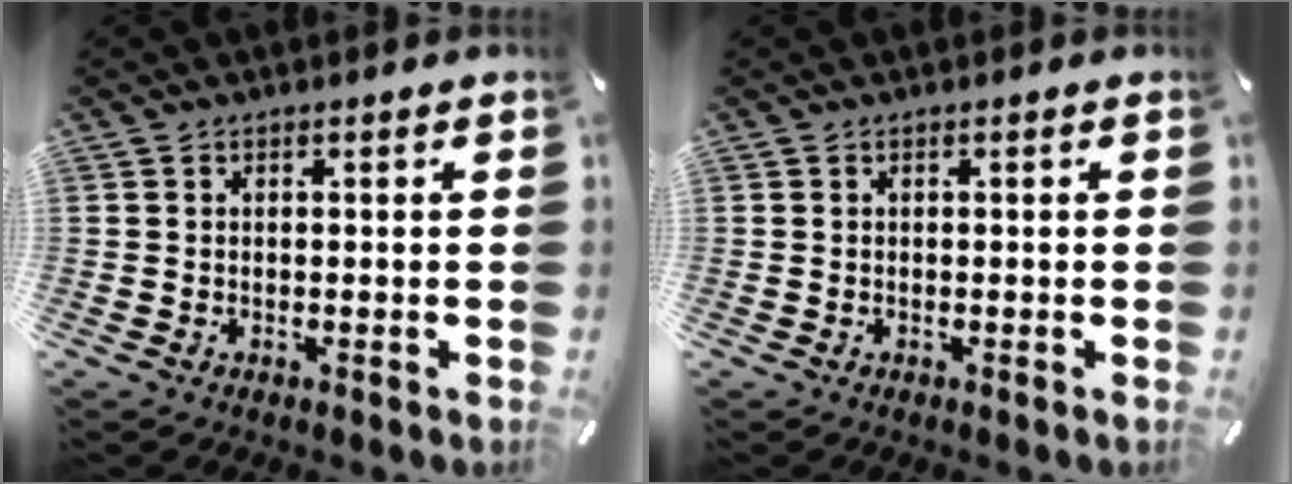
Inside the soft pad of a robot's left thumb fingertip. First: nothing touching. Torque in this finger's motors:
{"motor_torque": [0.00, 0.00, 0.00, 0.00, 0.00]}